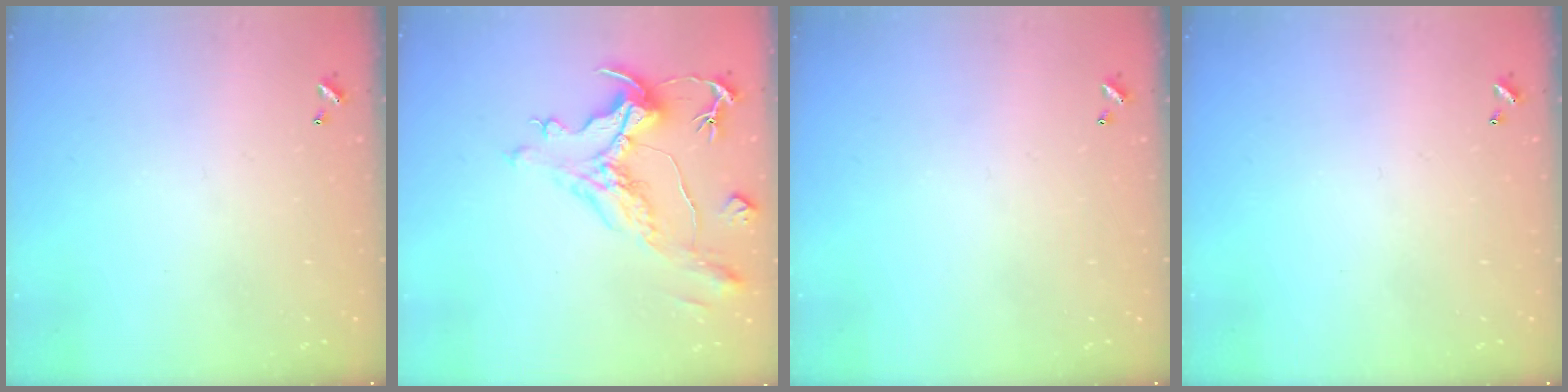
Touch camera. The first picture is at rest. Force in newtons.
{"total": 2.0, "press": 1.0, "slide": 1.8}
{"total": 0.0}
{"total": 0.0}